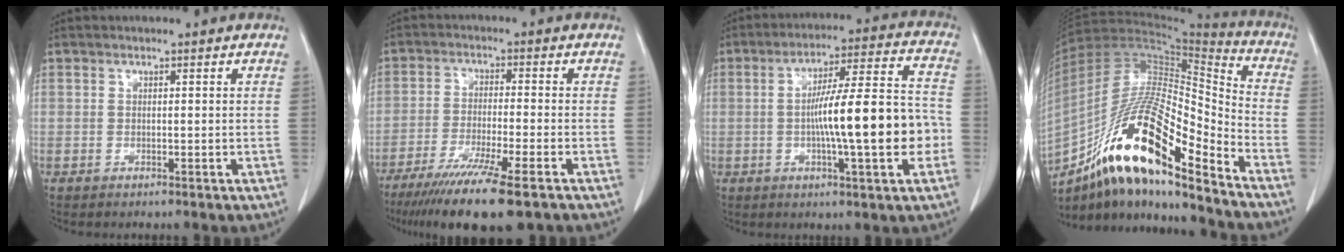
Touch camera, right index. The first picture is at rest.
{"total": 13.0, "force": [-9.2, 0.3, 9.2], "torque": [-0.157, -0.039, -0.148]}
{"total": 15.8, "force": [-2.6, 1.3, 15.5], "torque": [-0.243, 0.017, -0.041]}
{"total": 21.4, "force": [-13.5, 3.8, 16.2], "torque": [-0.301, -0.003, -0.238]}